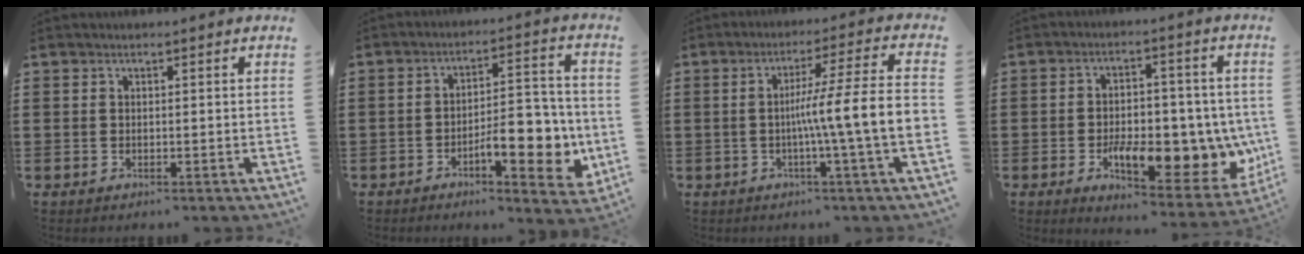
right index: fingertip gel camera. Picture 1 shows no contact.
{"total": 9.3, "force": [-3.2, 3.8, 7.9], "torque": [-0.092, -0.005, -0.053]}
{"total": 10.1, "force": [-1.7, -0.7, 9.9], "torque": [-0.167, -0.013, -0.038]}
{"total": 12.1, "force": [-2.3, 6.2, 10.2], "torque": [-0.156, -0.003, -0.027]}